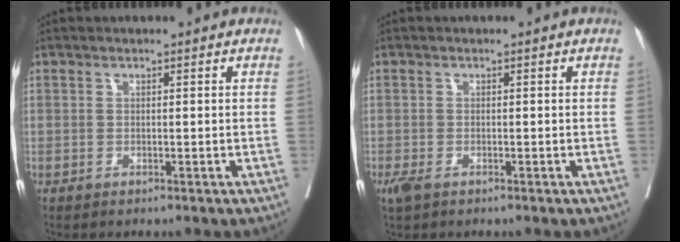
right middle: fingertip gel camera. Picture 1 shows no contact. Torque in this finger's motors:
{"motor_torque": [0.53, -0.45, 0.21, 0.05]}